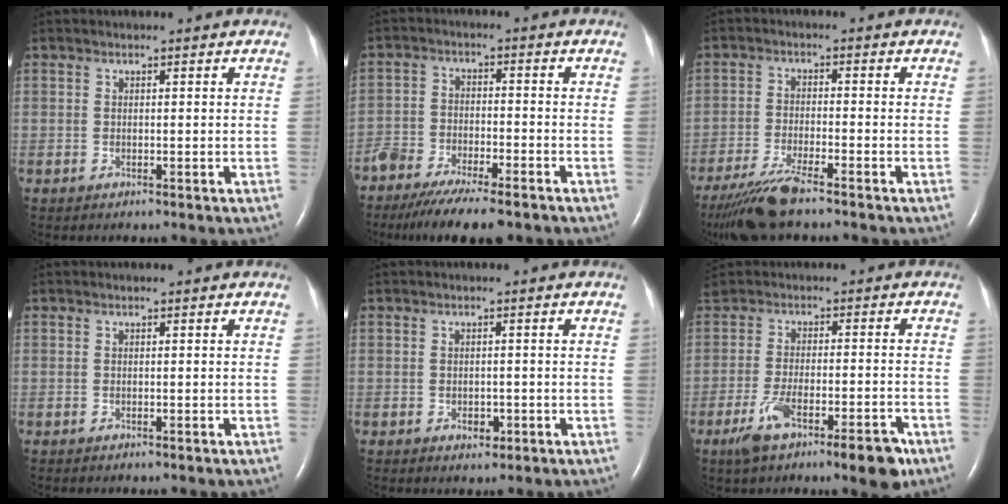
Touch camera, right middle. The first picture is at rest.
{"total": 12.3, "force": [-9.9, 2.8, 6.7], "torque": [-0.105, -0.023, -0.159]}
{"total": 8.1, "force": [-6.5, 0.2, 4.7], "torque": [-0.095, -0.027, -0.119]}
{"total": 0.0}
{"total": 1.8, "force": [-0.7, 1.2, 1.1], "torque": [-0.019, 0.000, -0.004]}
{"total": 9.9, "force": [-5.8, 2.9, 7.5], "torque": [-0.118, -0.012, -0.094]}